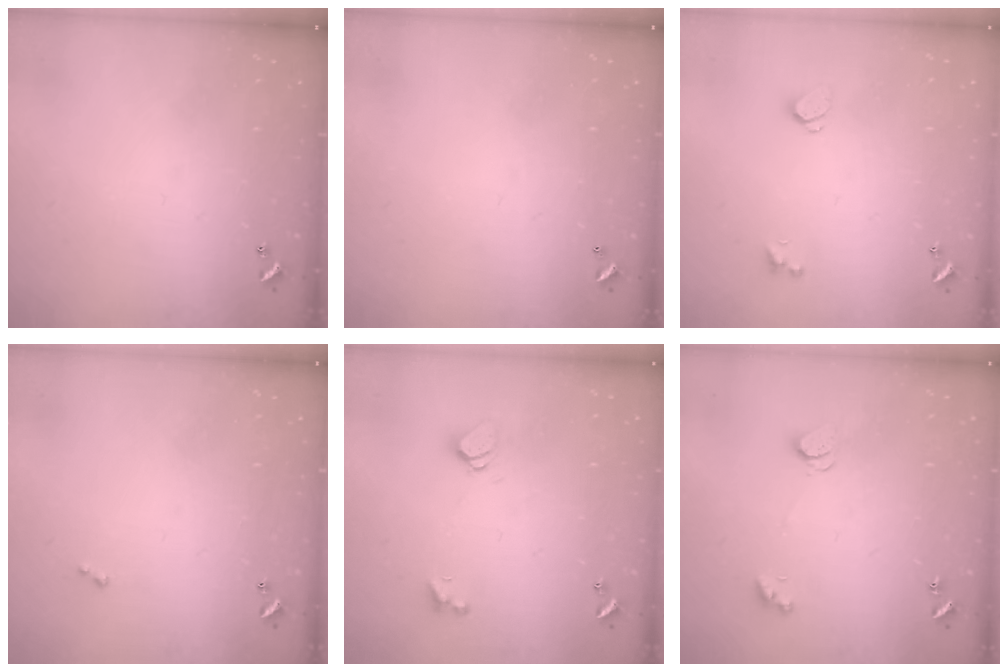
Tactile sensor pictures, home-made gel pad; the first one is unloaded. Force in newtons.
{"total": 2.8, "press": 2.8, "slide": 0.1}
{"total": 0.8, "press": 0.6, "slide": 0.4}
{"total": 0.0}
{"total": 1.6, "press": 1.5, "slide": 0.4}
{"total": 2.5, "press": 2.4, "slide": 0.3}